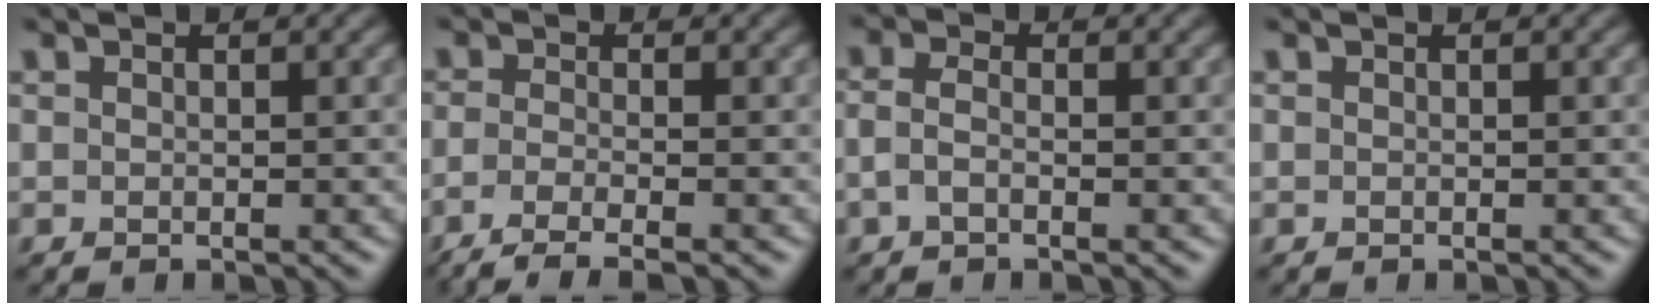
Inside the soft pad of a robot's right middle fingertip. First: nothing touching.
{"total": 3.8, "force": [-2.6, 0.8, 2.7], "torque": [-0.049, -0.009, -0.061]}
{"total": 1.8, "force": [-0.7, 0.9, 1.4], "torque": [-0.035, 0.003, -0.021]}
{"total": 0.0}